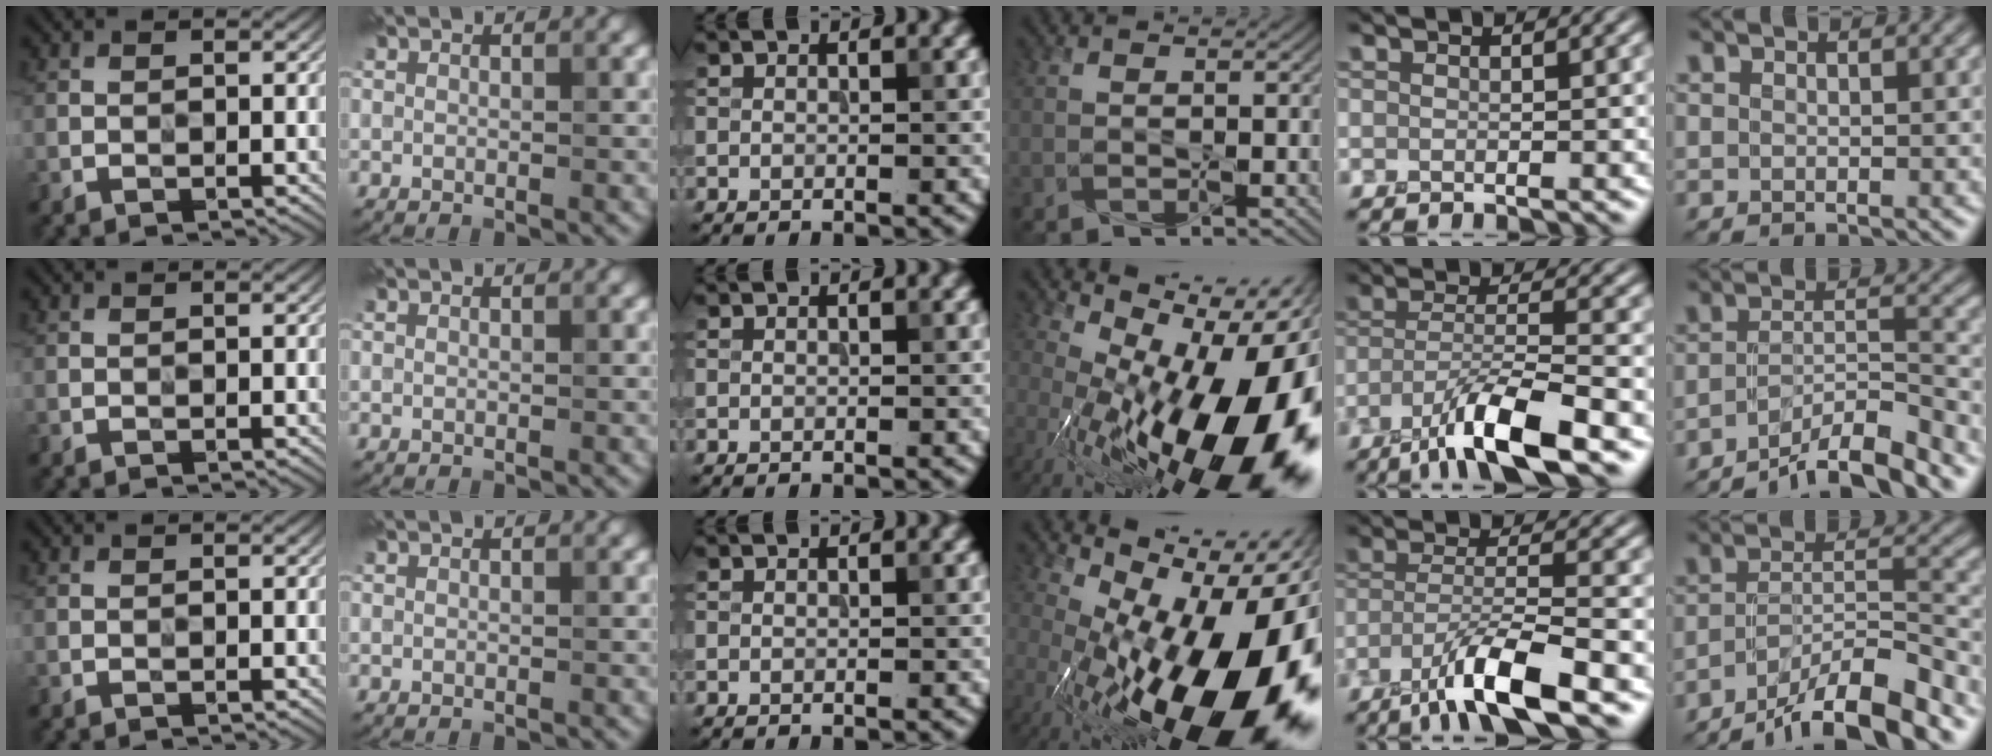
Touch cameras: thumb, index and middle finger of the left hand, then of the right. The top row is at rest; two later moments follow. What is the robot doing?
{"motion": "press", "object": "grip strengthener"}